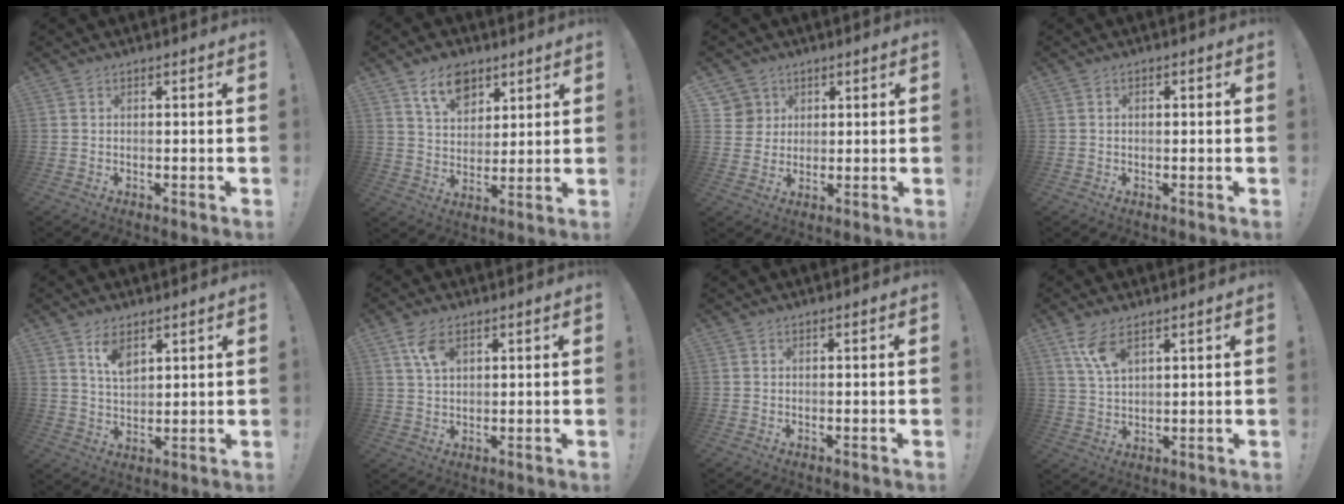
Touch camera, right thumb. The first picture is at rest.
{"total": 11.1, "force": [6.8, 7.1, 5.2], "torque": [-0.081, -0.027, 0.128]}
{"total": 5.8, "force": [2.7, 5.1, 0.1], "torque": [0.000, -0.022, 0.053]}
{"total": 0.9, "force": [-0.1, 0.6, 0.7], "torque": [-0.005, 0.001, -0.003]}
{"total": 7.2, "force": [4.5, 3.7, 4.3], "torque": [-0.065, -0.024, 0.079]}
{"total": 6.4, "force": [3.1, 3.6, 4.3], "torque": [-0.073, -0.010, 0.059]}
{"total": 0.0}
{"total": 8.0, "force": [4.9, 3.4, 5.4], "torque": [-0.096, -0.021, 0.091]}